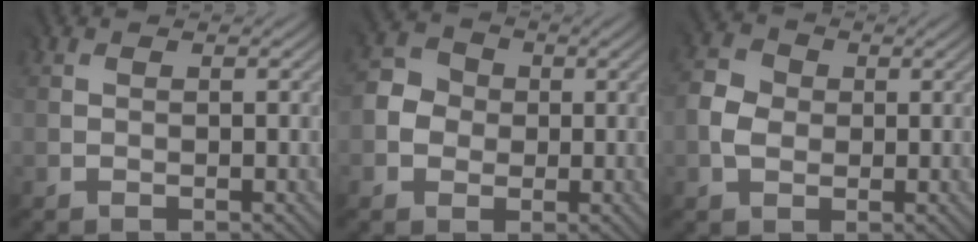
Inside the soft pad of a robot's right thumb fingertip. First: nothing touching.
{"total": 3.3, "force": [-0.6, 3.2, 0.8], "torque": [-0.016, 0.003, -0.015]}
{"total": 2.9, "force": [-0.5, 2.6, 1.1], "torque": [-0.028, 0.002, -0.011]}